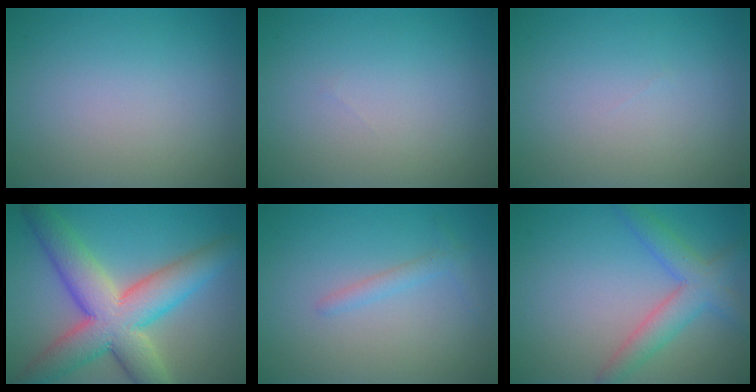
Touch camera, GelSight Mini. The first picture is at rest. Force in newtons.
{"total": 0.0}
{"total": 0.0}
{"total": 10.1, "press": 10.1, "slide": 0.5}
{"total": 1.3, "press": 1.3, "slide": 0.1}
{"total": 4.1, "press": 4.1, "slide": 0.2}